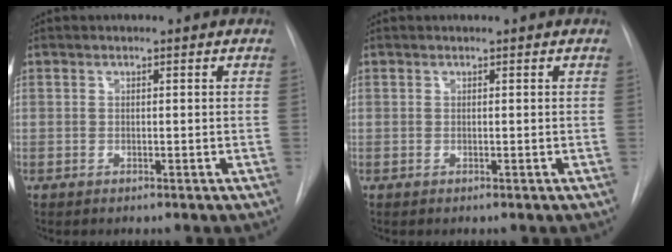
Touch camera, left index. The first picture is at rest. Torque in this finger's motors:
{"motor_torque": [-0.01, 0.01, 0.00, 0.00]}